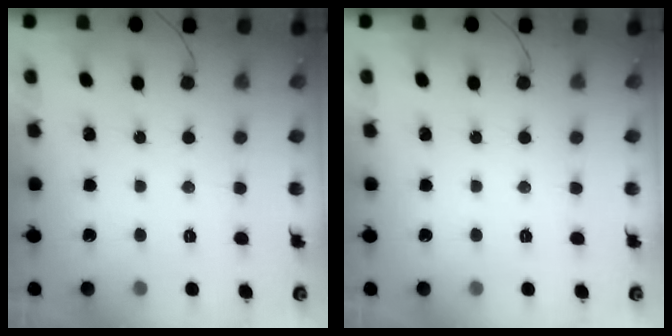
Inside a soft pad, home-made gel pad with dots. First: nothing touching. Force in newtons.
{"total": 0.0}